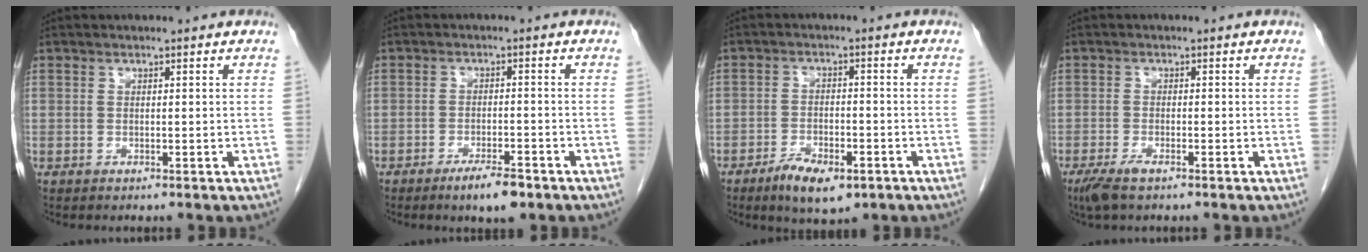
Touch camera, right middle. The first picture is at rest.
{"total": 4.7, "force": [-3.2, 0.9, 3.3], "torque": [-0.059, -0.005, -0.050]}
{"total": 6.8, "force": [-4.2, 2.6, 4.7], "torque": [-0.083, -0.007, -0.062]}
{"total": 5.7, "force": [-3.2, 3.0, 3.6], "torque": [-0.069, -0.007, -0.049]}